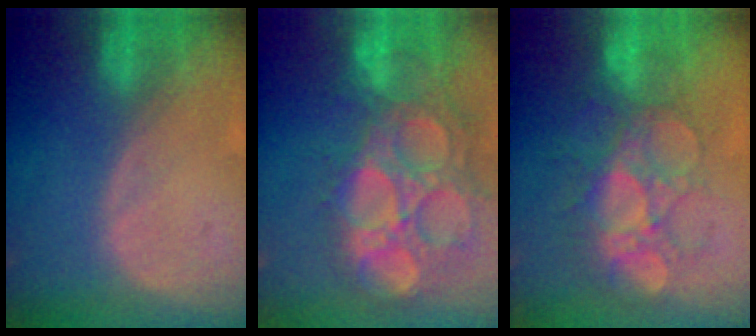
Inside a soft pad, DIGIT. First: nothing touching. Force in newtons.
{"total": 15.4, "press": 12.8, "slide": 8.6}
{"total": 8.7, "press": 8.5, "slide": 1.6}